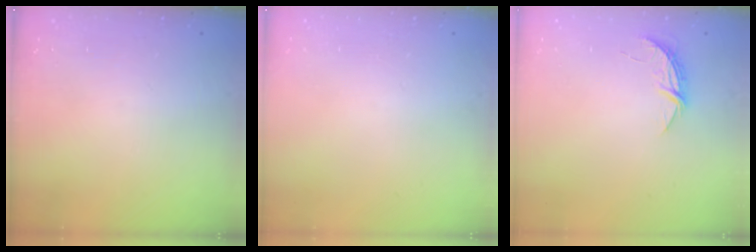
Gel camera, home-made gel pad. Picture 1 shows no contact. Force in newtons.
{"total": 0.0}
{"total": 5.0, "press": 5.0, "slide": 0.4}